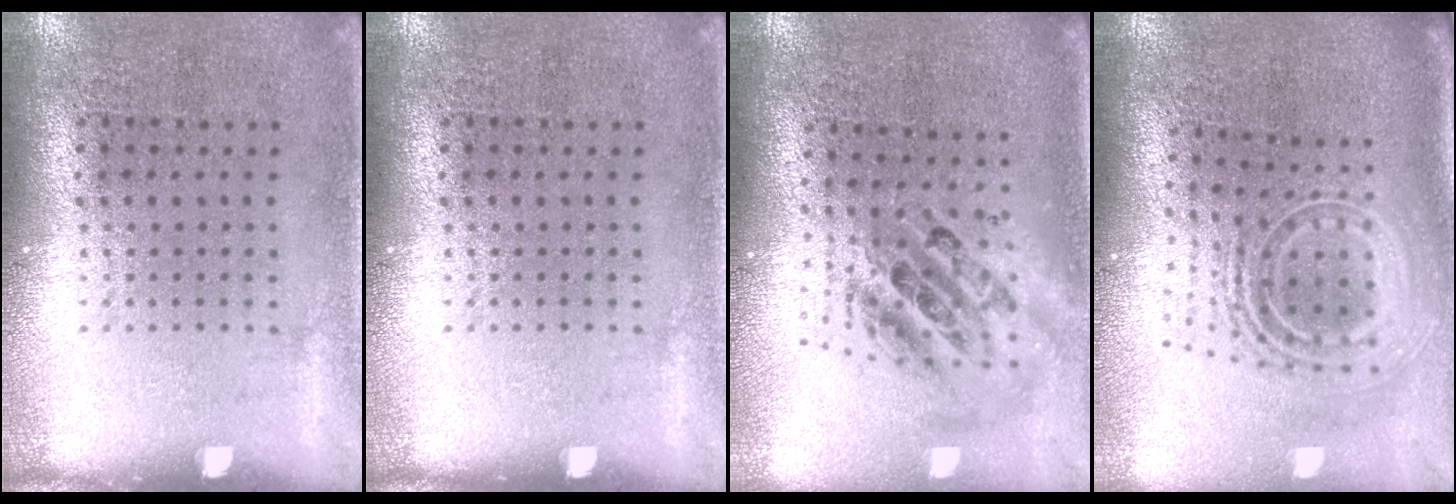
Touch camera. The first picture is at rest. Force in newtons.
{"total": 0.0}
{"total": 2.2, "press": 1.7, "slide": 1.4}
{"total": 2.6, "press": 1.8, "slide": 1.9}